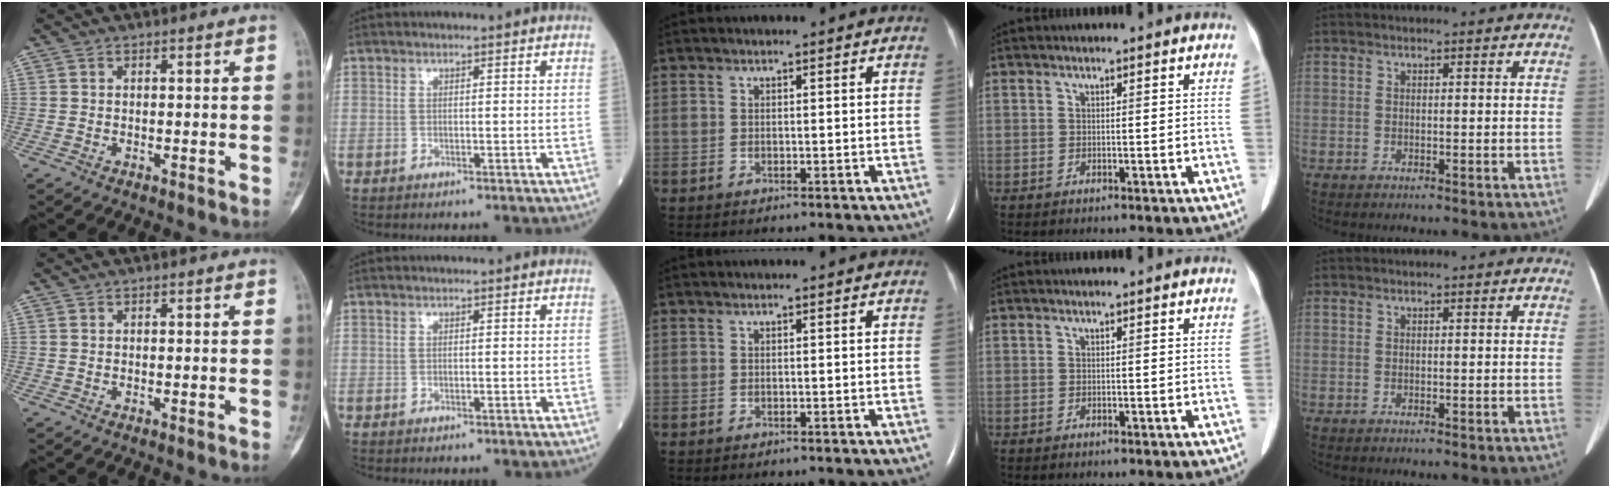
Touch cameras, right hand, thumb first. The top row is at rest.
{}